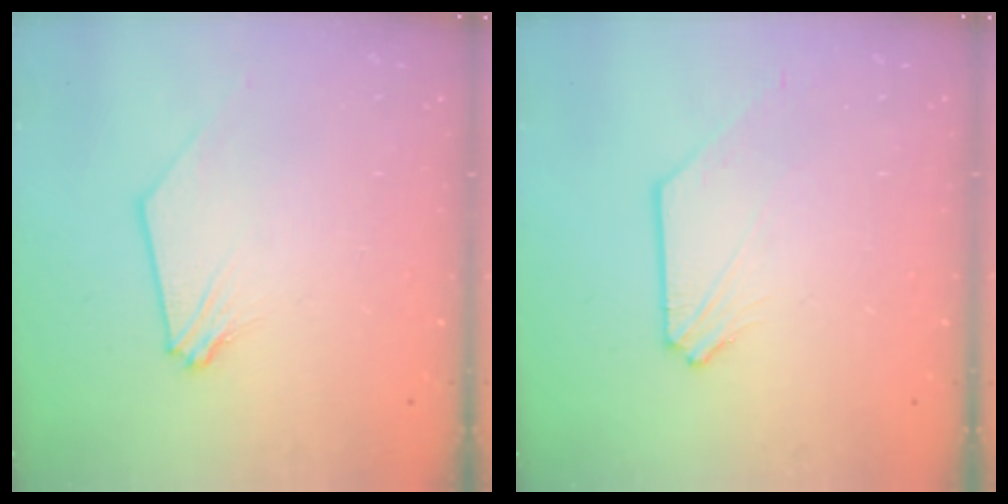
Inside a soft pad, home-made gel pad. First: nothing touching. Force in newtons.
{"total": 1.3, "press": 1.3, "slide": 0.2}